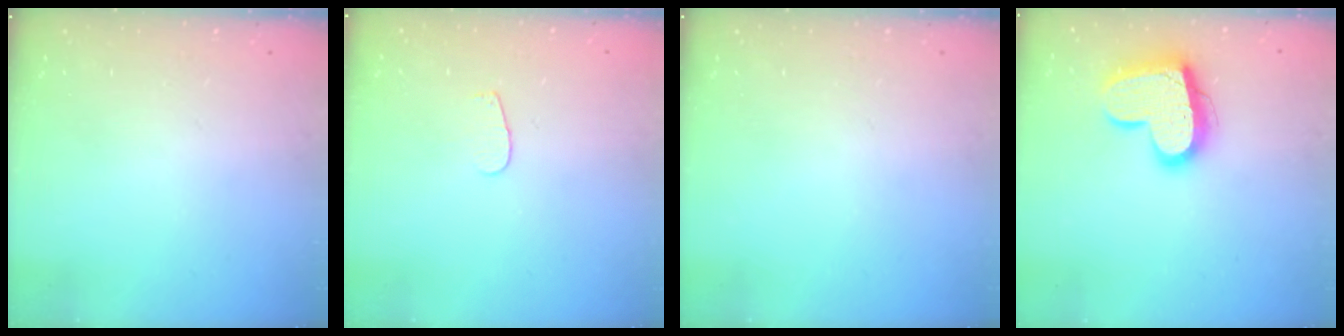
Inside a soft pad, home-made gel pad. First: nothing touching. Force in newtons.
{"total": 2.6, "press": 2.5, "slide": 0.3}
{"total": 0.0}
{"total": 17.0, "press": 16.9, "slide": 1.4}